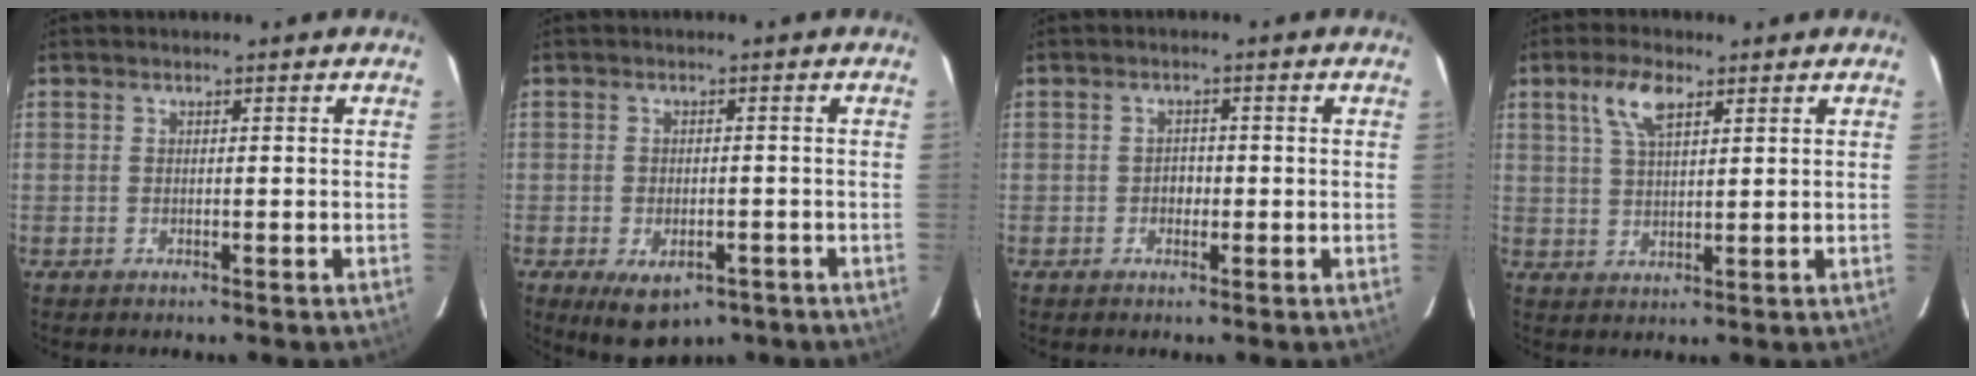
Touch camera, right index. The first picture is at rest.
{"total": 8.2, "force": [-4.5, 4.5, 5.1], "torque": [-0.091, -0.019, -0.059]}
{"total": 1.5, "force": [-0.5, 1.2, 0.6], "torque": [-0.011, 0.004, -0.008]}
{"total": 6.1, "force": [3.3, 2.1, 4.7], "torque": [-0.093, 0.011, 0.064]}